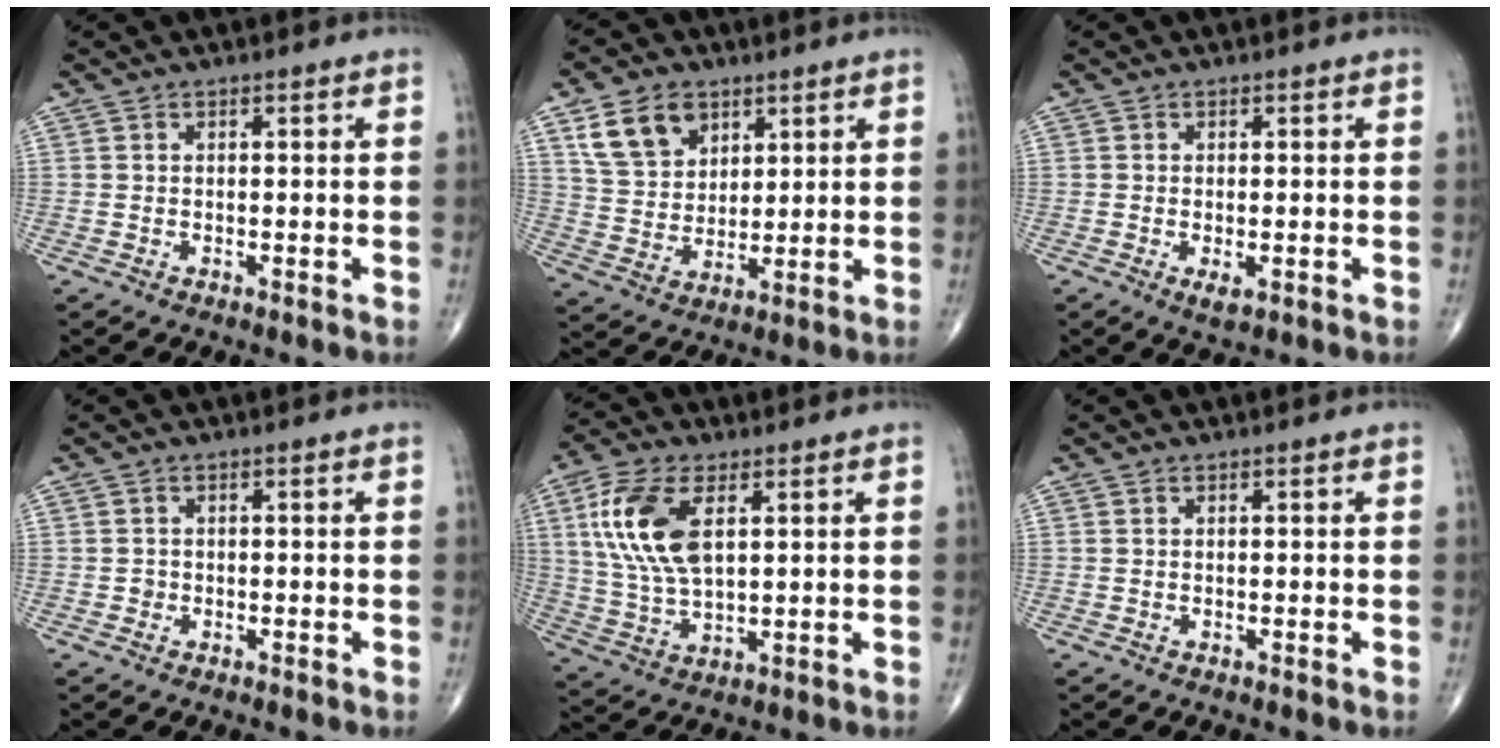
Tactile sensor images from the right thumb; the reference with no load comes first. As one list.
[{"total": 10.7, "force": [5.4, 7.5, 5.3], "torque": [-0.076, -0.021, 0.109]}, {"total": 2.2, "force": [-0.7, 0.9, 1.9], "torque": [-0.033, -0.005, -0.010]}, {"total": 0.8, "force": [-0.2, 0.8, 0.1], "torque": [0.004, 0.004, -0.005]}, {"total": 14.0, "force": [4.2, 7.0, 11.3], "torque": [-0.236, -0.006, 0.087]}, {"total": 0.0}]